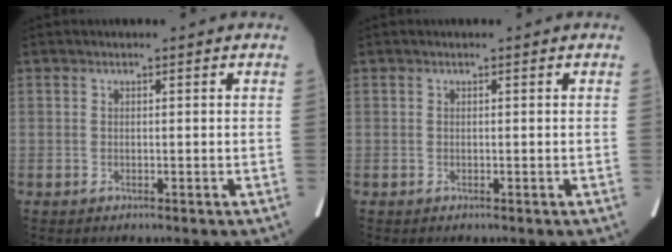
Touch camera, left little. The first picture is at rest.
{"total": 0.0}